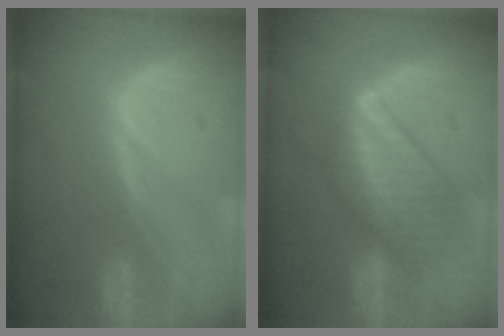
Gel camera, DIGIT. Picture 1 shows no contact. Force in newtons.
{"total": 7.2, "press": 7.2, "slide": 0.2}